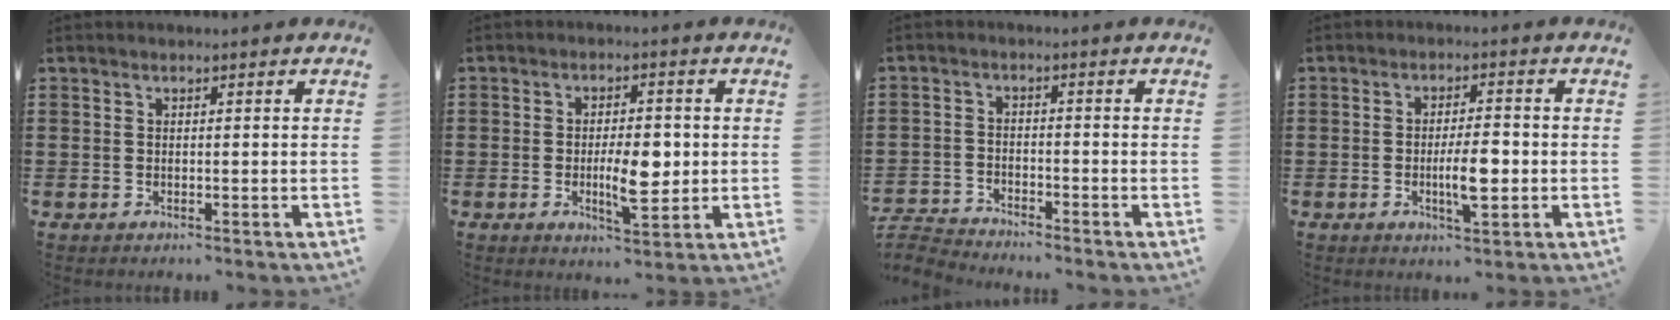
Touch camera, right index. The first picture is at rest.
{"total": 6.8, "force": [-0.7, 2.9, 6.1], "torque": [-0.092, 0.003, -0.015]}
{"total": 3.2, "force": [-3.2, 0.2, -0.1], "torque": [-0.012, -0.003, -0.072]}
{"total": 6.0, "force": [-1.1, 1.7, 5.7], "torque": [-0.104, 0.001, -0.021]}